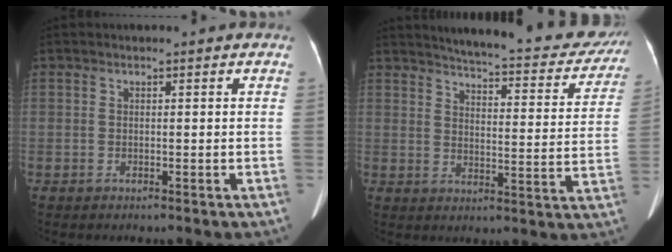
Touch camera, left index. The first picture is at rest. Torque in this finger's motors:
{"motor_torque": [0.83, -1.31, 0.15, 0.08]}